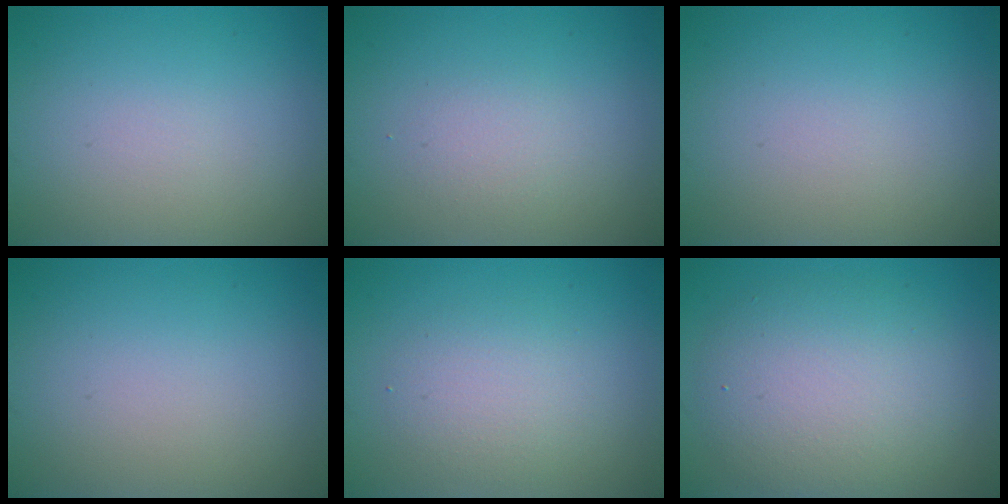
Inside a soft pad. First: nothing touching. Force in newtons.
{"total": 1.4, "press": 1.3, "slide": 0.1}
{"total": 0.0}
{"total": 0.0}
{"total": 2.6, "press": 2.6, "slide": 0.1}
{"total": 6.2, "press": 6.2, "slide": 0.7}